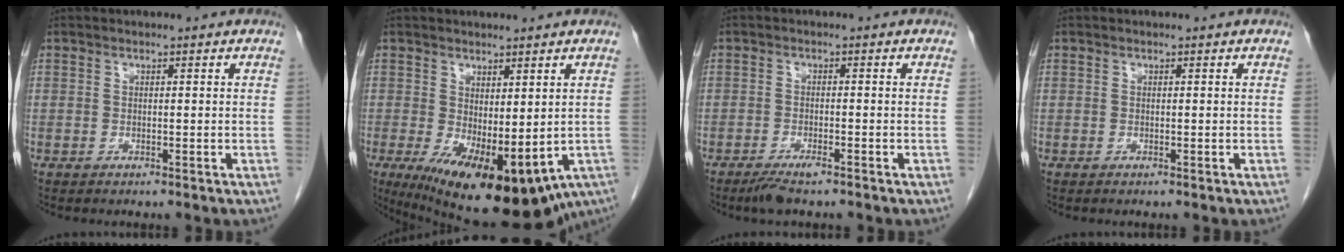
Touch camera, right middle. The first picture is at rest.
{"total": 20.0, "force": [-9.8, 7.9, 15.5], "torque": [-0.245, -0.048, -0.113]}
{"total": 3.2, "force": [-2.3, 0.6, 2.1], "torque": [-0.044, -0.005, -0.041]}
{"total": 0.0}